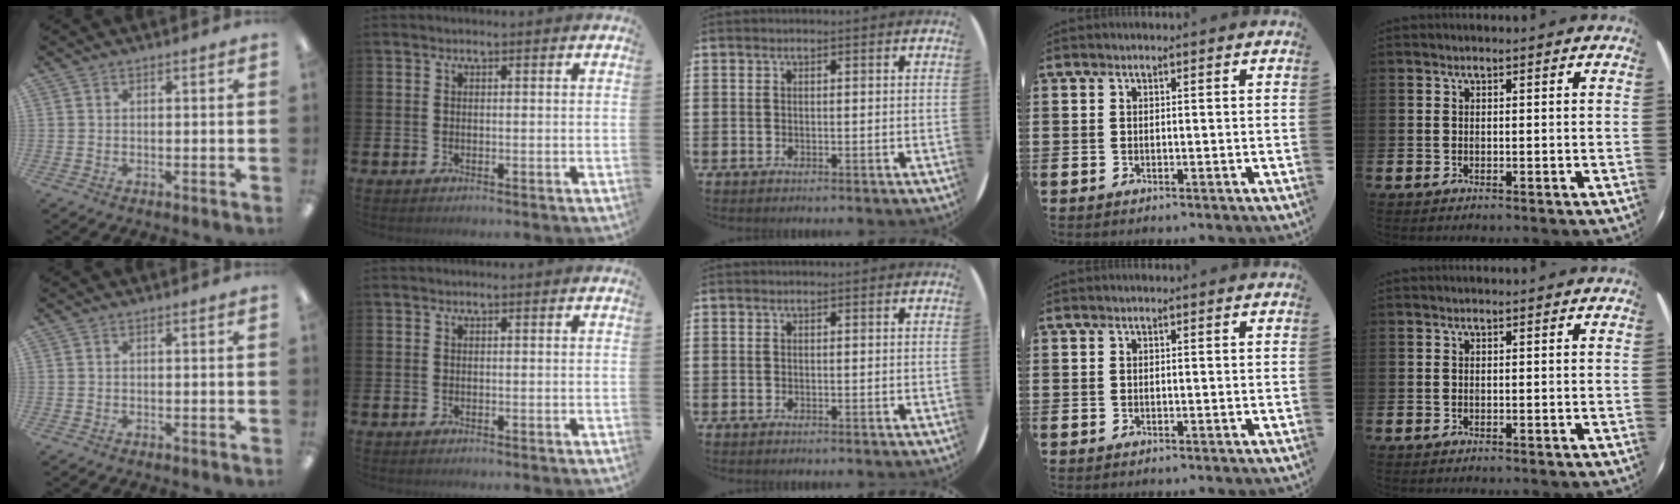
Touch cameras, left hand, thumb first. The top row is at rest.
{}